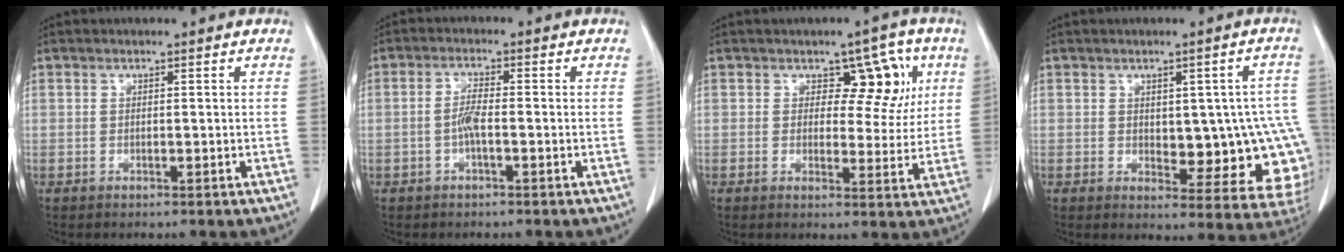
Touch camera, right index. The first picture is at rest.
{"total": 2.9, "force": [-0.8, 0.5, 2.7], "torque": [-0.057, 0.002, -0.017]}
{"total": 7.4, "force": [2.6, 4.6, 5.3], "torque": [-0.043, 0.018, 0.033]}
{"total": 13.6, "force": [-0.9, 5.5, 12.4], "torque": [-0.113, 0.012, 0.005]}